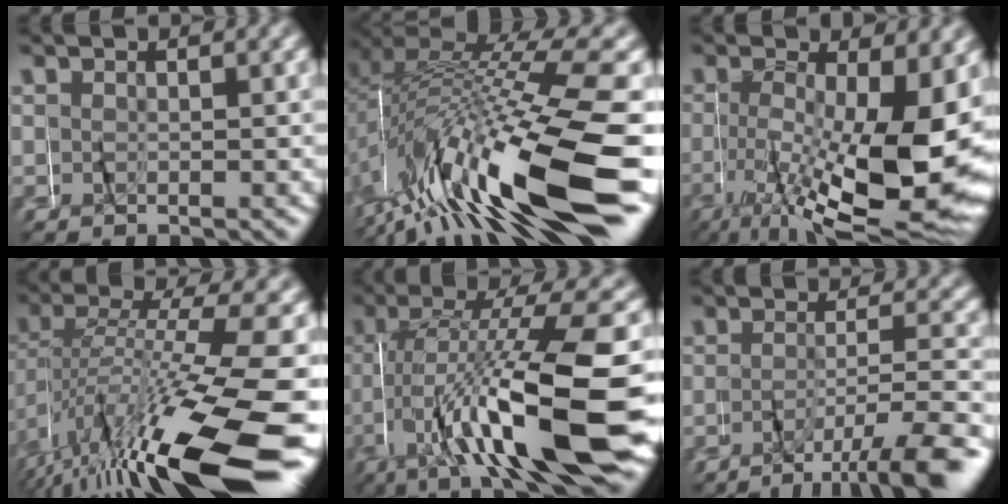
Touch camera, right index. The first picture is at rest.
{"total": 13.1, "force": [-4.9, 4.6, 11.2], "torque": [-0.202, -0.011, -0.068]}
{"total": 11.1, "force": [-1.3, 3.7, 10.4], "torque": [-0.163, -0.028, -0.005]}
{"total": 13.0, "force": [-5.6, 4.2, 10.9], "torque": [-0.193, -0.011, -0.078]}
{"total": 13.9, "force": [-4.4, 3.2, 12.7], "torque": [-0.211, -0.002, -0.060]}
{"total": 6.3, "force": [-5.1, 0.3, 3.7], "torque": [-0.058, -0.013, -0.084]}